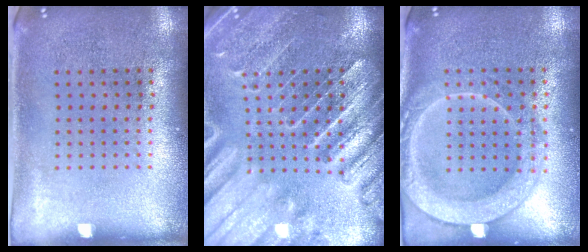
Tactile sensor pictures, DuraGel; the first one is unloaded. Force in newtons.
{"total": 3.6, "press": 3.2, "slide": 1.6}
{"total": 2.0, "press": 2.0, "slide": 0.2}